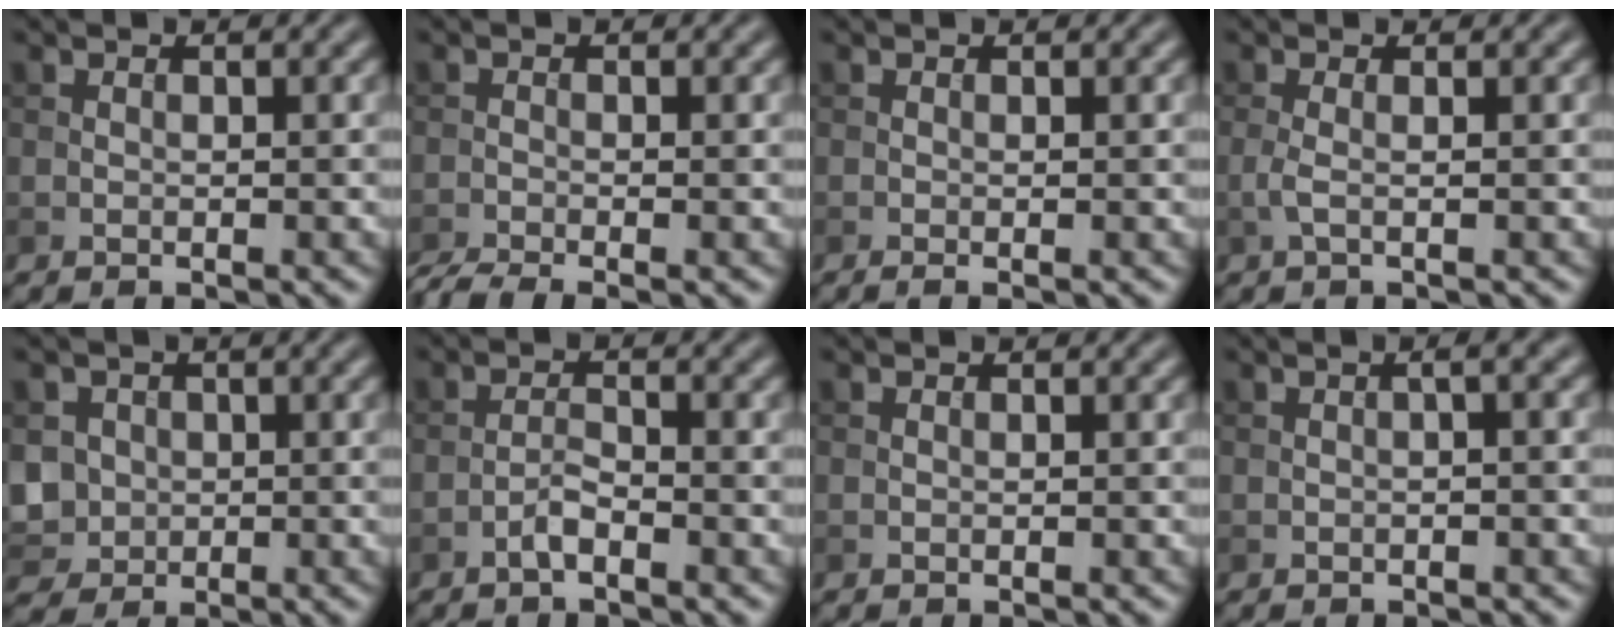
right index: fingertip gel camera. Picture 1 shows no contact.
{"total": 2.9, "force": [-2.4, 0.4, 1.5], "torque": [-0.028, -0.012, -0.056]}
{"total": 0.8, "force": [-0.3, 0.2, 0.8], "torque": [-0.012, -0.007, -0.005]}
{"total": 1.3, "force": [-0.2, 0.3, 1.2], "torque": [-0.028, -0.001, -0.006]}
{"total": 4.7, "force": [0.1, 4.3, 1.8], "torque": [-0.043, 0.006, -0.004]}
{"total": 1.6, "force": [-1.1, 0.3, 1.1], "torque": [-0.022, 0.006, -0.025]}
{"total": 0.0}
{"total": 1.5, "force": [0.2, 0.3, 1.5], "torque": [-0.022, 0.004, 0.000]}